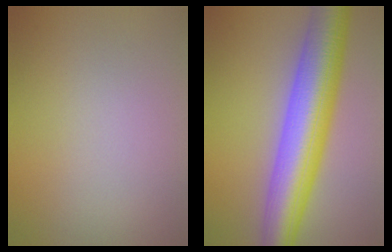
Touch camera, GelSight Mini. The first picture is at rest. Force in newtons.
{"total": 9.8, "press": 9.8, "slide": 0.2}